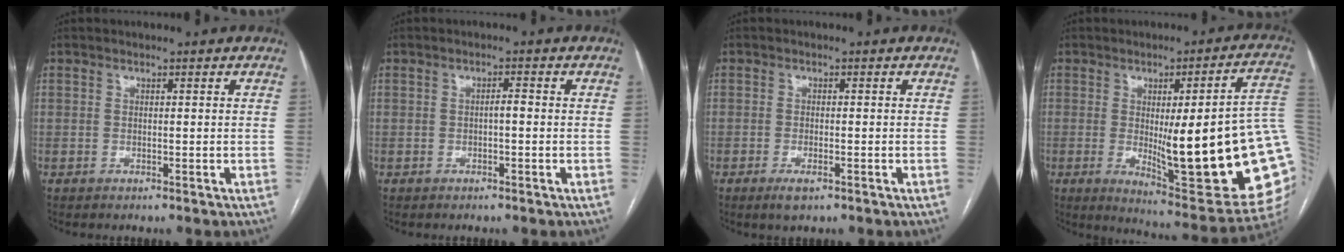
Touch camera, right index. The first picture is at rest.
{"total": 1.3, "force": [-0.3, 0.3, 1.2], "torque": [-0.019, 0.003, -0.005]}
{"total": 2.6, "force": [-1.5, 0.6, 2.0], "torque": [-0.037, -0.003, -0.024]}
{"total": 26.8, "force": [-1.9, 4.1, 26.4], "torque": [-0.259, -0.012, -0.018]}